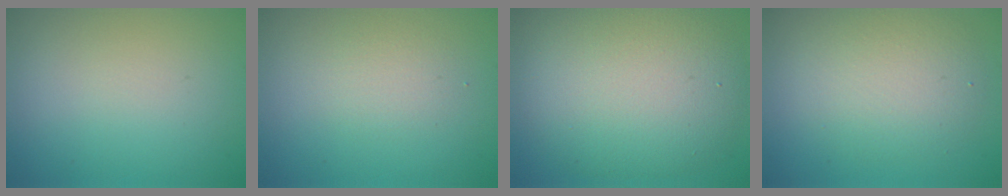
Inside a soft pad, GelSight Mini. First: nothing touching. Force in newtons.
{"total": 1.6, "press": 1.6, "slide": 0.1}
{"total": 9.6, "press": 9.6, "slide": 0.5}
{"total": 4.0, "press": 4.0, "slide": 0.2}